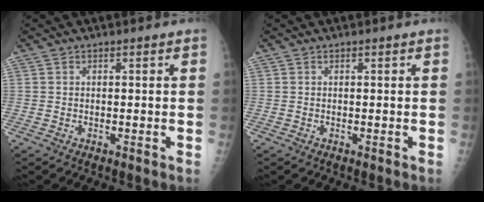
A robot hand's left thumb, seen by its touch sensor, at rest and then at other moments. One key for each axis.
{"total": 0.0}